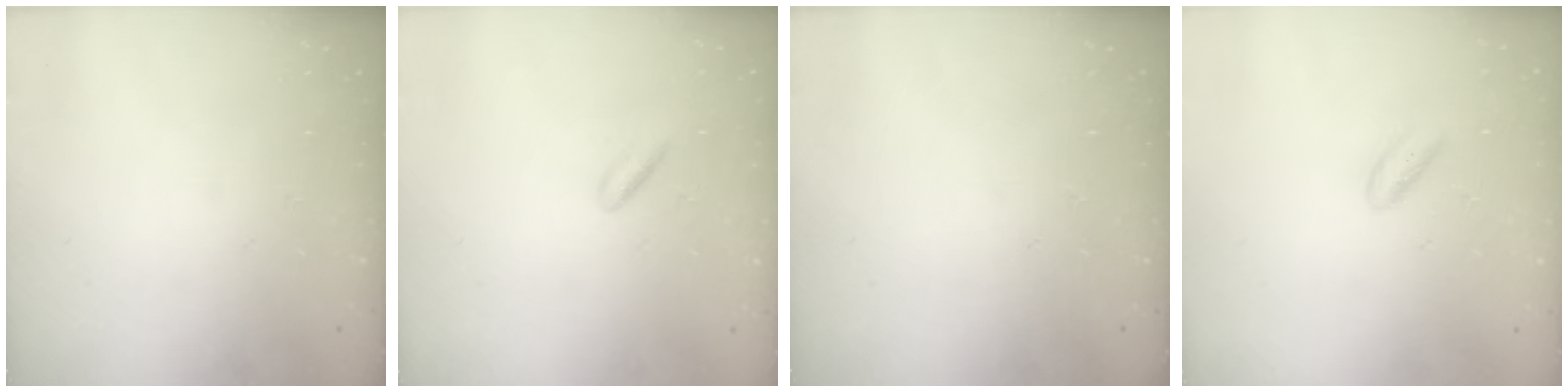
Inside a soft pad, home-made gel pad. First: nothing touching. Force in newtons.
{"total": 1.8, "press": 1.6, "slide": 0.8}
{"total": 0.0}
{"total": 2.2, "press": 2.0, "slide": 0.9}